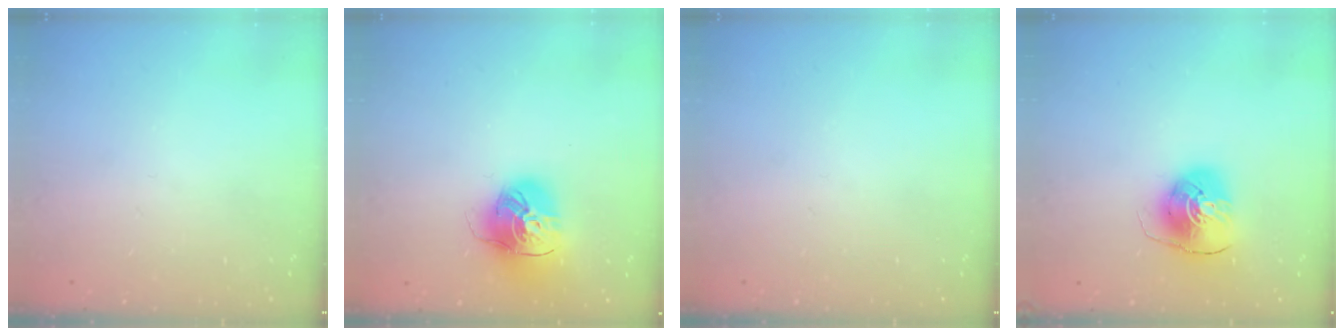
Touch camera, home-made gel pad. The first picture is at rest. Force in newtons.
{"total": 16.2, "press": 16.1, "slide": 2.0}
{"total": 0.0}
{"total": 9.3, "press": 9.2, "slide": 1.1}